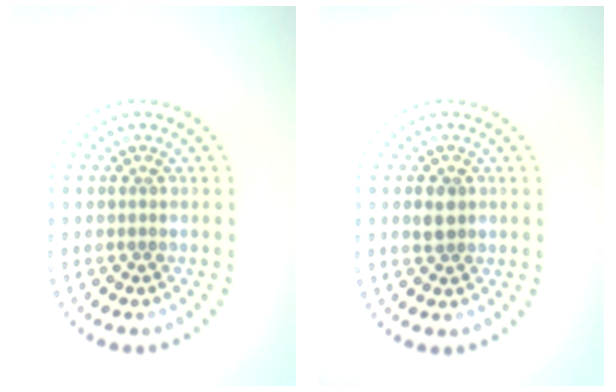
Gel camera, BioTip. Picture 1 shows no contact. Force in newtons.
{"total": 1.7, "press": 1.7, "slide": 0.5}